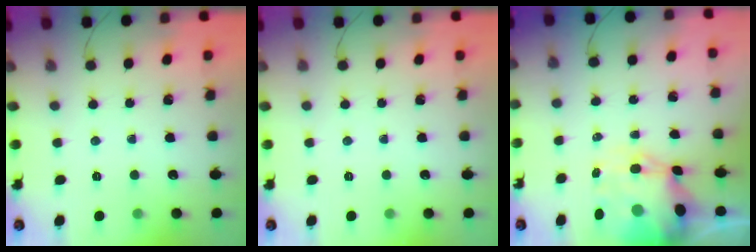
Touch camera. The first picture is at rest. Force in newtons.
{"total": 0.0}
{"total": 11.4, "press": 11.1, "slide": 2.7}